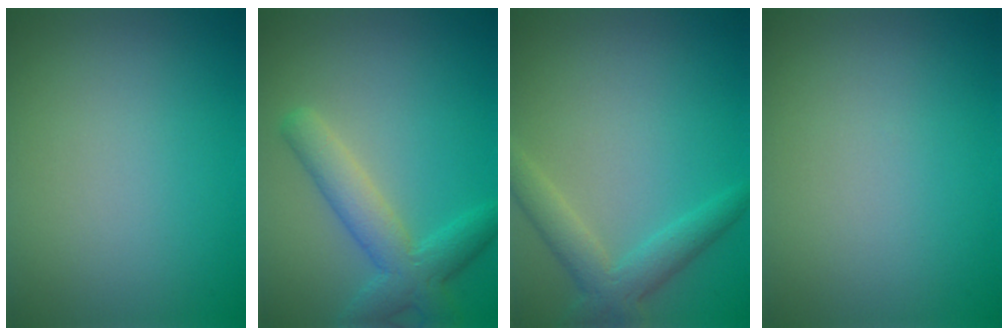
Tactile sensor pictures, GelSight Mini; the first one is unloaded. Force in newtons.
{"total": 4.6, "press": 4.6, "slide": 0.2}
{"total": 3.7, "press": 3.7, "slide": 0.2}
{"total": 0.0}